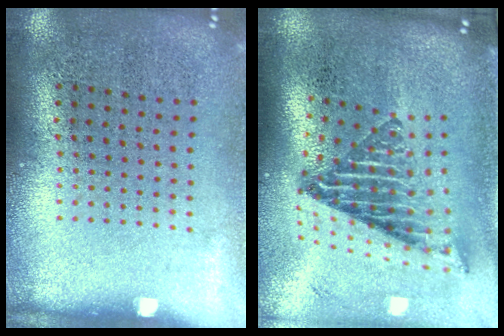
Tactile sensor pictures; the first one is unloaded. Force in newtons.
{"total": 2.2, "press": 1.5, "slide": 1.6}